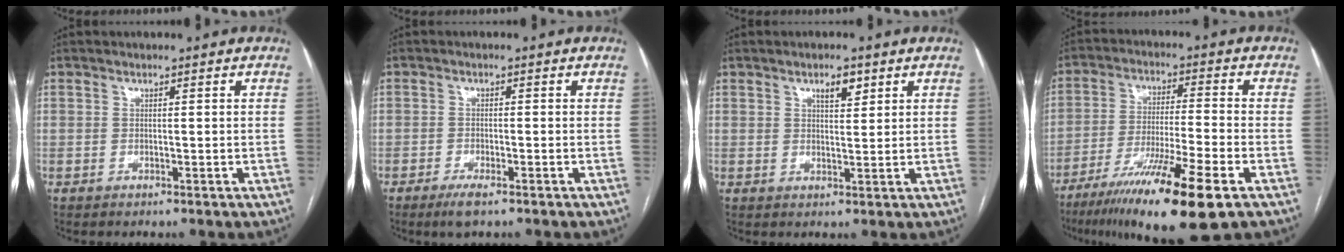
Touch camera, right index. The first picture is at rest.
{"total": 2.9, "force": [-2.0, 0.5, 2.1], "torque": [-0.042, -0.004, -0.035]}
{"total": 3.1, "force": [1.8, 1.0, 2.3], "torque": [-0.039, 0.000, 0.030]}
{"total": 16.3, "force": [-10.0, 0.2, 12.9], "torque": [-0.217, -0.041, -0.171]}